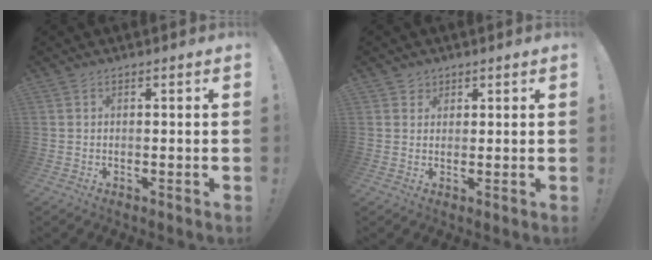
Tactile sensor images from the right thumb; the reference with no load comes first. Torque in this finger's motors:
{"motor_torque": [-0.28, 0.39, 0.24, 0.05, -0.01]}